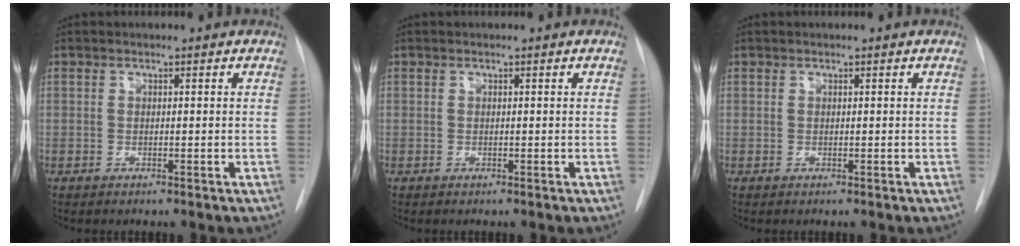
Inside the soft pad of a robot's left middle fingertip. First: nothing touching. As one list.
[{"total": 0.0}, {"total": 0.0}]